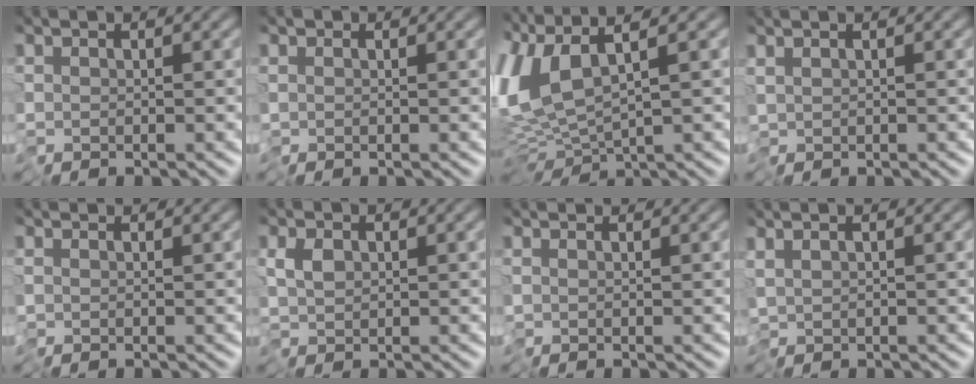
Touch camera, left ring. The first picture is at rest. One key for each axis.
{"total": 0.9, "fx": 0.2, "fy": 0.9, "fz": 0.3, "tx": -0.011, "ty": 0.002, "tz": 0.001}
{"total": 9.9, "fx": 2.4, "fy": 4.1, "fz": 8.6, "tx": -0.218, "ty": 0.006, "tz": 0.053}
{"total": 0.7, "fx": 0.3, "fy": 0.2, "fz": 0.6, "tx": -0.020, "ty": 0.003, "tz": 0.007}
{"total": 0.8, "fx": 0.7, "fy": 0.2, "fz": 0.3, "tx": -0.008, "ty": 0.008, "tz": 0.011}
{"total": 1.6, "fx": -0.2, "fy": 1.1, "fz": 1.1, "tx": -0.026, "ty": 0.001, "tz": -0.009}
{"total": 1.1, "fx": 1.0, "fy": 0.1, "fz": 0.3, "tx": -0.013, "ty": 0.007, "tz": 0.016}
{"total": 1.1, "fx": 0.4, "fy": 0.3, "fz": 1.0, "tx": -0.029, "ty": 0.005, "tz": 0.009}